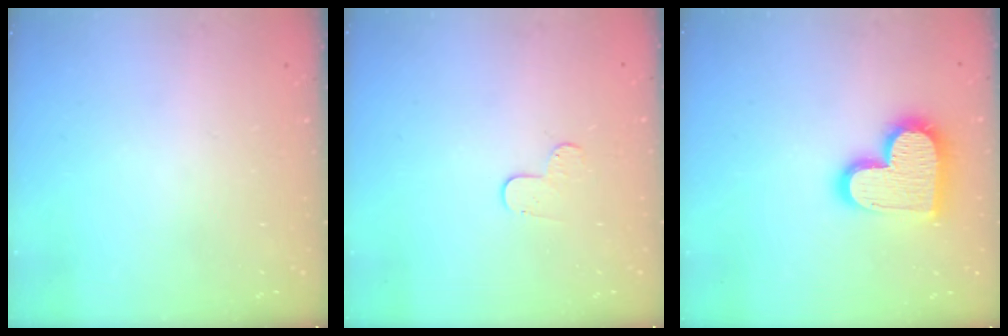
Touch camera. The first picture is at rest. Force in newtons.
{"total": 4.0, "press": 4.0, "slide": 0.4}
{"total": 17.6, "press": 17.5, "slide": 1.2}